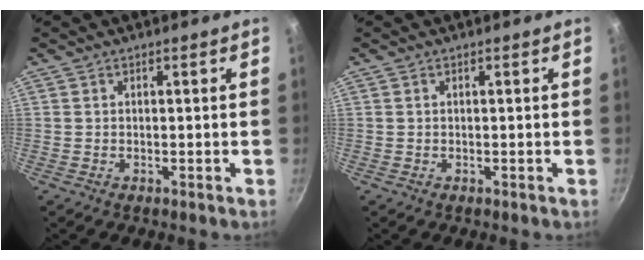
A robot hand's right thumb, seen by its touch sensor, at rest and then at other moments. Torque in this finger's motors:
{"motor_torque": [-0.19, 0.55, -0.47, 0.33, 0.00]}